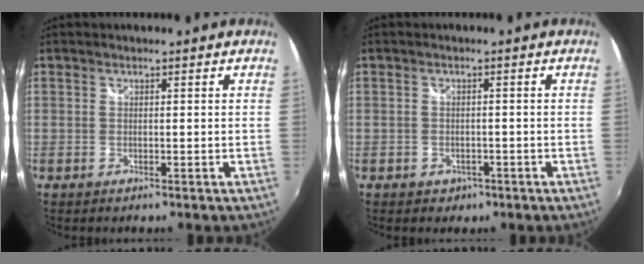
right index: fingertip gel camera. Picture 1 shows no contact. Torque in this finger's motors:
{"motor_torque": [0.31, -0.26, 0.10, -0.01]}